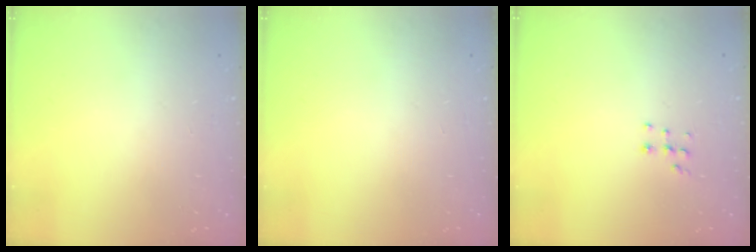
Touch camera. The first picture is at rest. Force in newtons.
{"total": 0.0}
{"total": 5.2, "press": 5.2, "slide": 0.7}